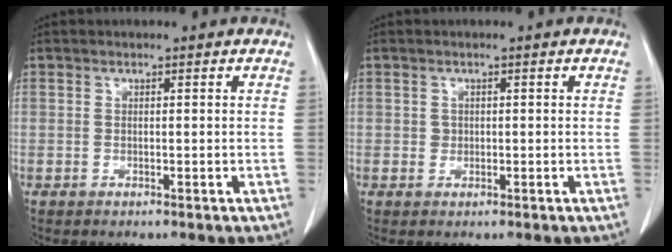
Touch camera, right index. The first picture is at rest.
{"total": 0.9, "force": [0.1, 0.9, 0.2], "torque": [-0.001, 0.002, 0.002]}